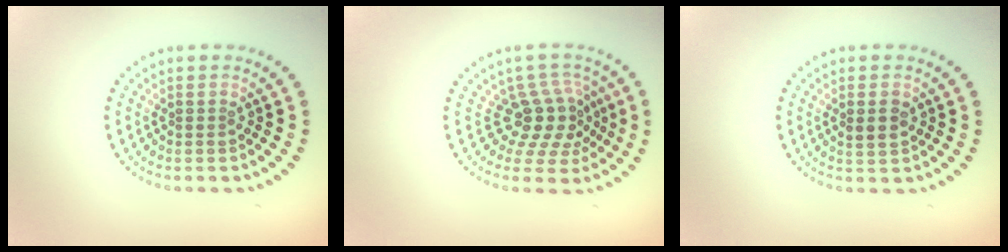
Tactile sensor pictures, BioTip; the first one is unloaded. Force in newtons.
{"total": 4.0, "press": 2.9, "slide": 2.7}
{"total": 1.7, "press": 1.7, "slide": 0.3}